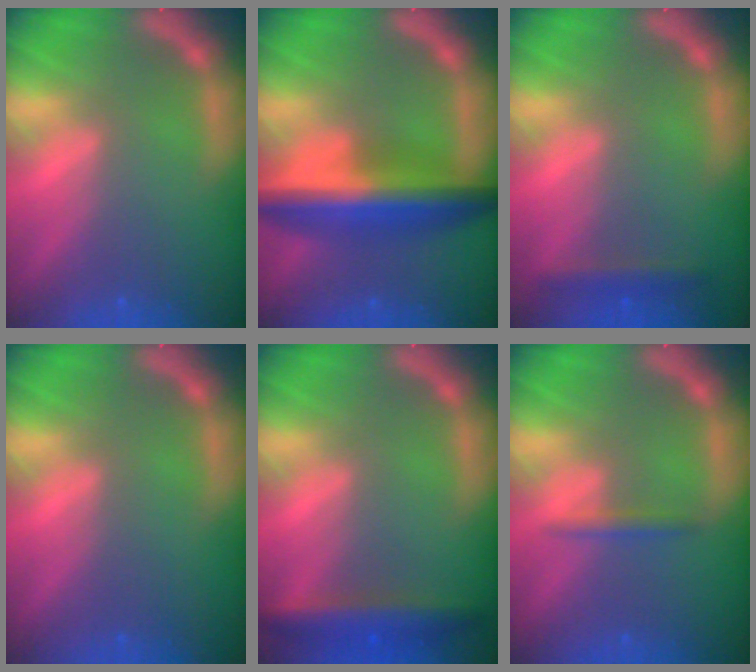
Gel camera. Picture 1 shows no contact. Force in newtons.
{"total": 8.5}
{"total": 1.9}
{"total": 0.0}
{"total": 4.5}
{"total": 1.4}